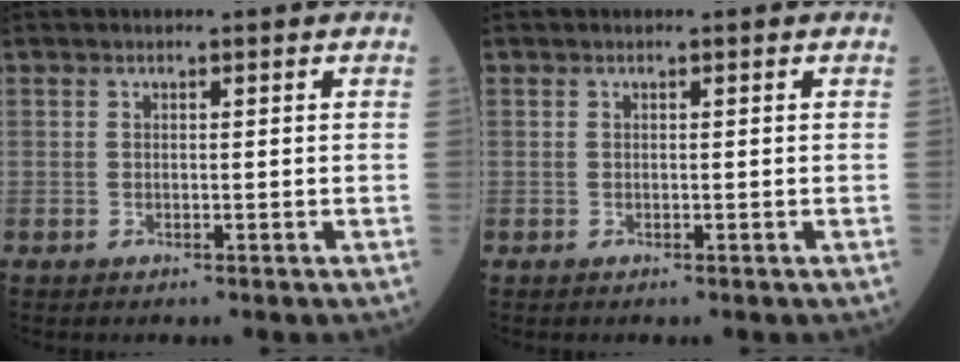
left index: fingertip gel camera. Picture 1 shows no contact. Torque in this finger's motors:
{"motor_torque": [-0.02, 0.13, 0.00, 0.00]}